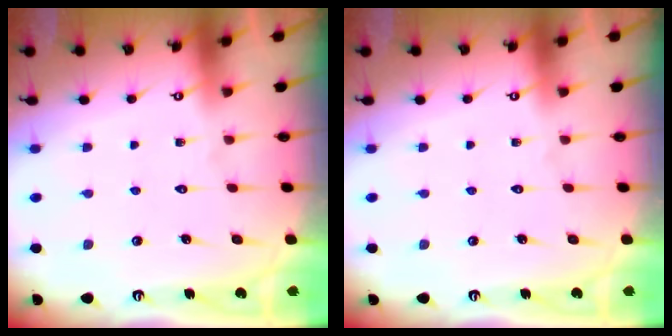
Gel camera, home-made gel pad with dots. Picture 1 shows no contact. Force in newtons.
{"total": 0.0}